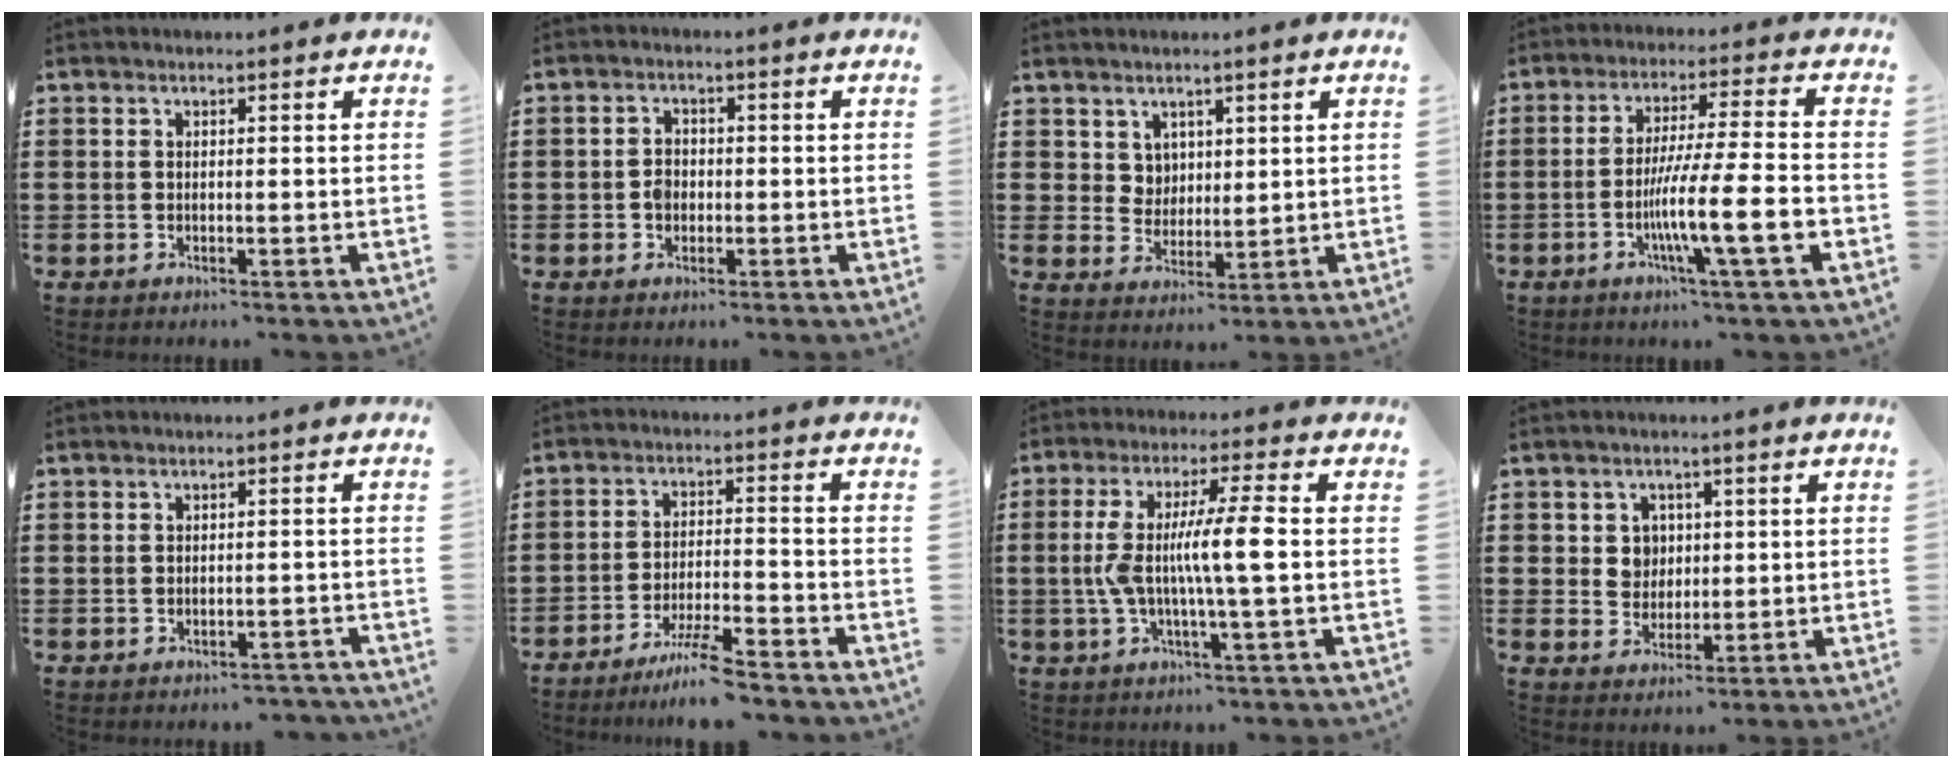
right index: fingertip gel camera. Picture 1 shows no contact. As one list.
[{"total": 2.3, "force": [-0.5, 1.8, 1.3], "torque": [-0.027, 0.005, -0.012]}, {"total": 3.8, "force": [2.8, 2.6, 0.5], "torque": [-0.024, 0.003, 0.054]}, {"total": 11.5, "force": [-3.7, 0.7, 10.8], "torque": [-0.198, -0.012, -0.068]}, {"total": 1.5, "force": [-1.3, 0.6, 0.0], "torque": [-0.005, 0.001, -0.029]}, {"total": 6.3, "force": [-5.5, -0.4, 3.1], "torque": [-0.064, -0.016, -0.103]}, {"total": 9.2, "force": [-0.5, 0.5, 9.2], "torque": [-0.177, -0.005, -0.018]}, {"total": 3.4, "force": [1.1, 3.0, 1.2], "torque": [-0.028, 0.005, 0.019]}]